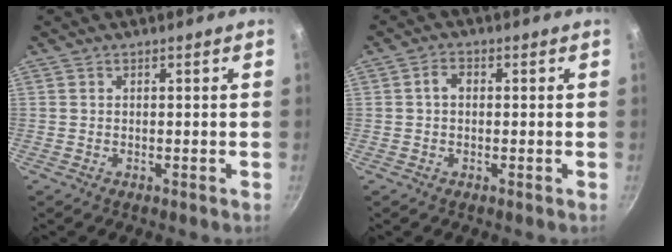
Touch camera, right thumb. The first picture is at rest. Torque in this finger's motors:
{"motor_torque": [-0.05, 0.21, 0.32, -0.15, -0.02]}